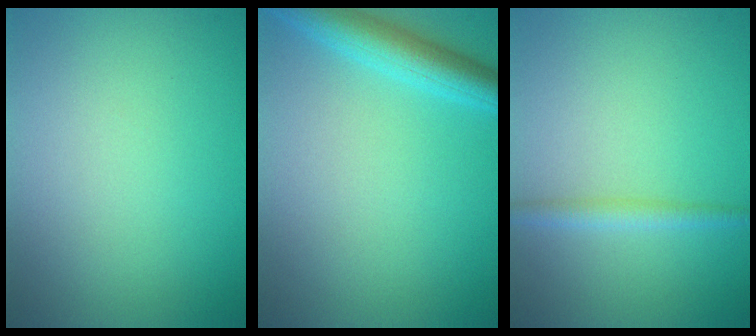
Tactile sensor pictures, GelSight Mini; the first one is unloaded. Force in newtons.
{"total": 4.2, "press": 4.2, "slide": 0.2}
{"total": 1.7, "press": 1.7, "slide": 0.1}